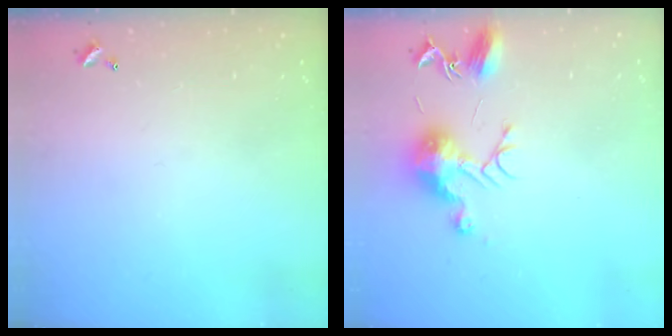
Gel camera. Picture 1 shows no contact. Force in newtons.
{"total": 9.6, "press": 9.6, "slide": 0.4}